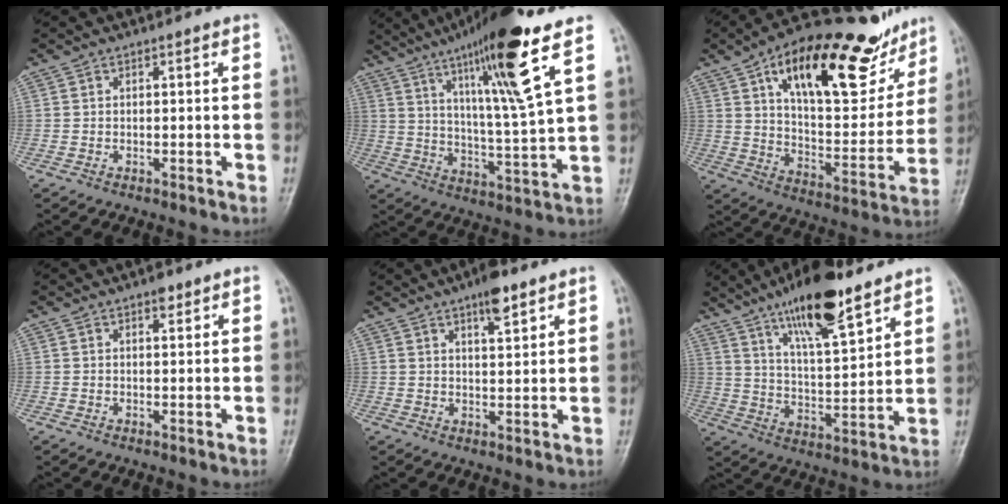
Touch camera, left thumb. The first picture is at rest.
{"total": 18.0, "force": [9.9, 0.8, 15.0], "torque": [-0.247, -0.047, 0.166]}
{"total": 27.5, "force": [16.0, 11.5, 19.2], "torque": [-0.240, -0.031, 0.251]}
{"total": 1.9, "force": [1.3, 0.9, 1.2], "torque": [-0.009, -0.005, 0.016]}
{"total": 6.0, "force": [3.9, 1.8, 4.2], "torque": [-0.055, -0.020, 0.058]}
{"total": 16.4, "force": [11.3, 4.2, 11.1], "torque": [-0.169, -0.059, 0.198]}